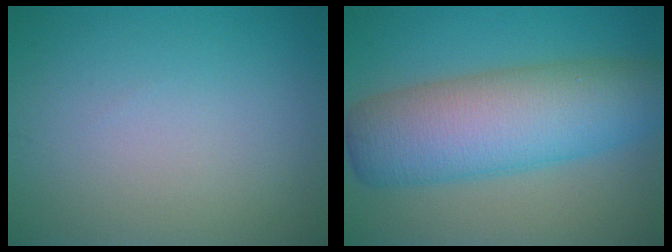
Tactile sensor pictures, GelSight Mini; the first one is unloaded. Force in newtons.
{"total": 10.2, "press": 10.2, "slide": 0.3}